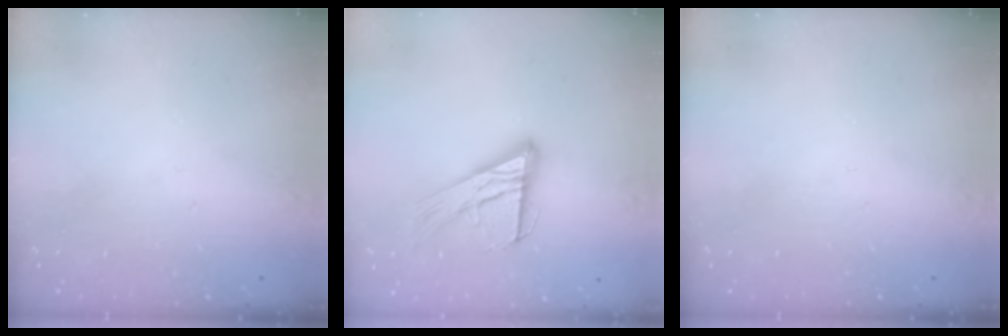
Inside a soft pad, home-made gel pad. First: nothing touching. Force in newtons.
{"total": 16.7, "press": 16.6, "slide": 1.6}
{"total": 0.0}